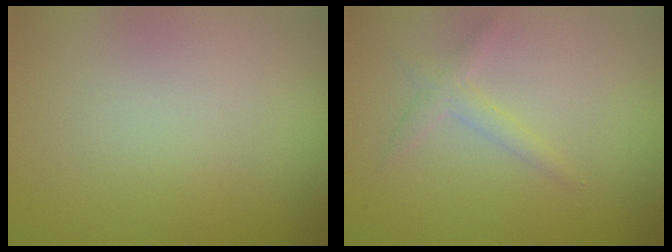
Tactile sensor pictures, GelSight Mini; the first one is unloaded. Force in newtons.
{"total": 1.3, "press": 1.3, "slide": 0.0}